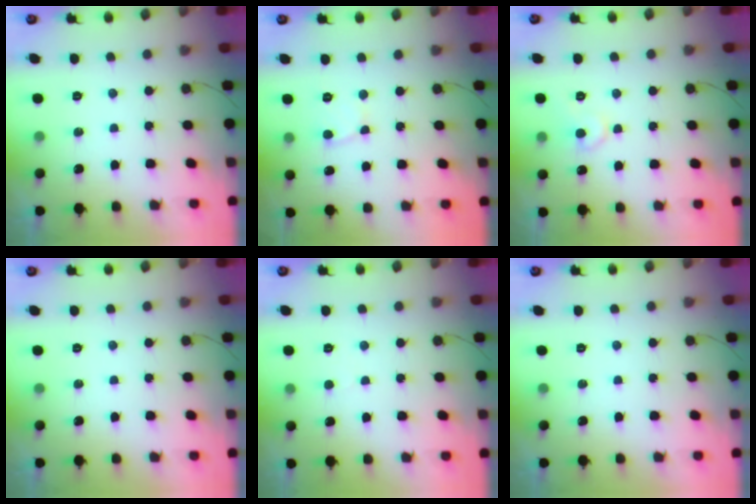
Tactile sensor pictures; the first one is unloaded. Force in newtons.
{"total": 2.1, "press": 2.1, "slide": 0.1}
{"total": 7.5, "press": 7.5, "slide": 0.7}
{"total": 0.0}
{"total": 2.4, "press": 2.4, "slide": 0.2}
{"total": 0.0}